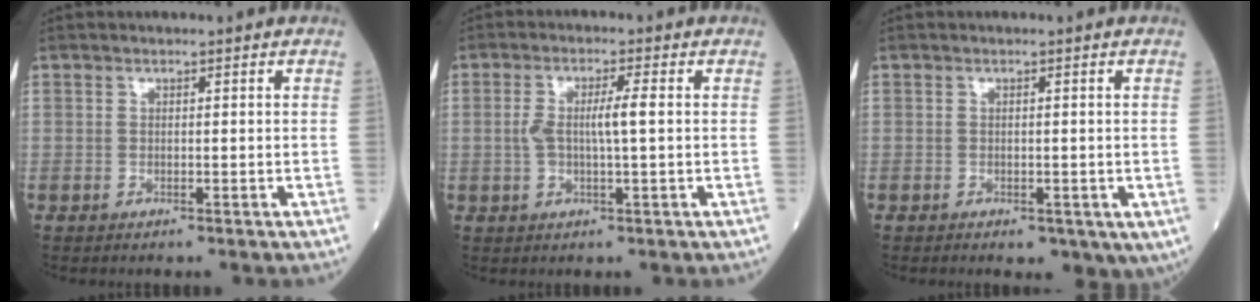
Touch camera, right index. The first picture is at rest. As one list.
[{"total": 4.0, "force": [0.2, 0.4, 4.0], "torque": [-0.079, 0.005, 0.005]}, {"total": 5.4, "force": [-2.1, 2.7, 4.2], "torque": [-0.047, -0.010, -0.021]}]